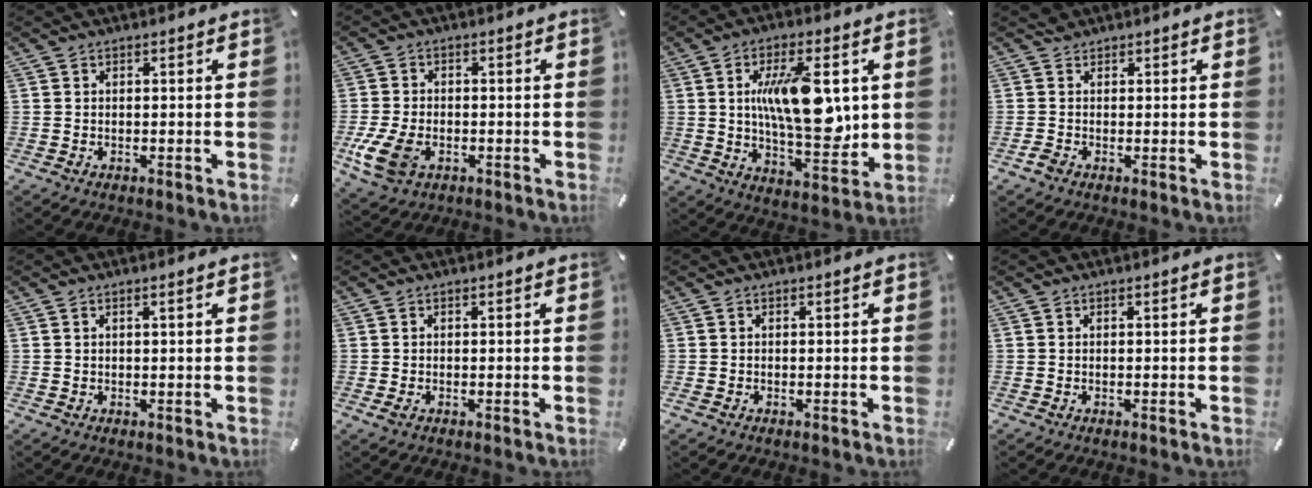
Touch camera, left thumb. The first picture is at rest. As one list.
[{"total": 9.2, "force": [-2.6, 6.6, 5.9], "torque": [-0.136, -0.002, -0.046]}, {"total": 16.2, "force": [3.3, 6.6, 14.5], "torque": [-0.267, -0.015, 0.046]}, {"total": 2.1, "force": [0.6, 2.0, 0.2], "torque": [-0.003, 0.005, 0.012]}, {"total": 0.9, "force": [0.4, 0.0, 0.8], "torque": [-0.014, 0.000, 0.007]}, {"total": 0.6, "force": [0.0, 0.5, 0.3], "torque": [-0.006, 0.003, 0.000]}, {"total": 0.0}, {"total": 0.0}]